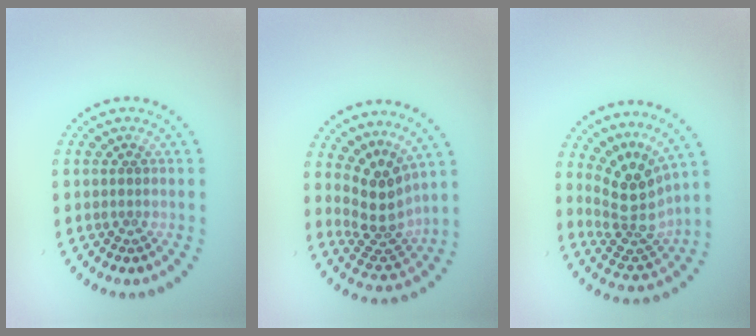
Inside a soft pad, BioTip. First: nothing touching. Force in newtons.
{"total": 3.9, "press": 2.8, "slide": 2.6}
{"total": 4.4, "press": 3.2, "slide": 3.0}